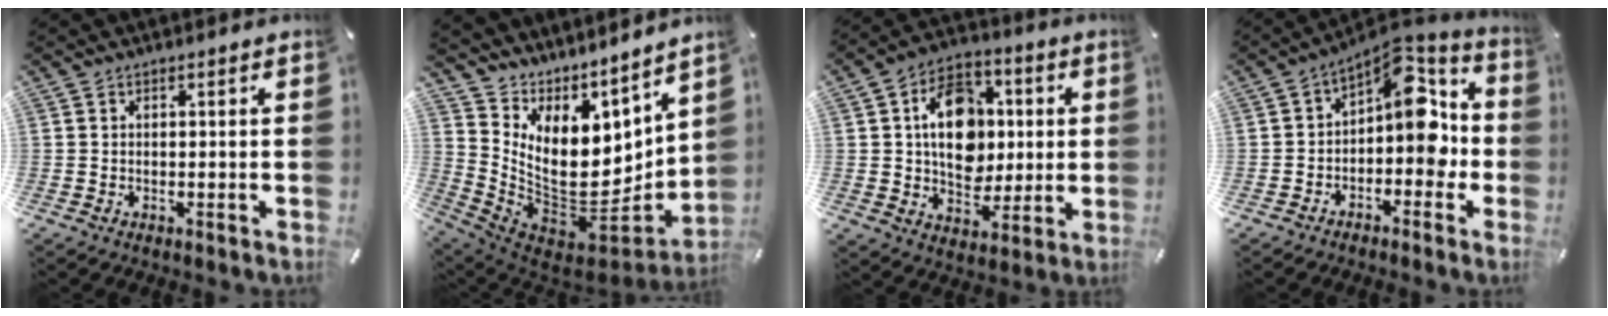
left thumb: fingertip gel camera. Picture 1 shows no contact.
{"total": 14.0, "force": [2.4, 10.9, 8.5], "torque": [-0.161, -0.071, 0.056]}
{"total": 15.1, "force": [1.2, 11.9, 9.3], "torque": [-0.134, 0.016, 0.026]}
{"total": 12.2, "force": [2.0, 7.8, 9.1], "torque": [-0.103, -0.025, 0.035]}